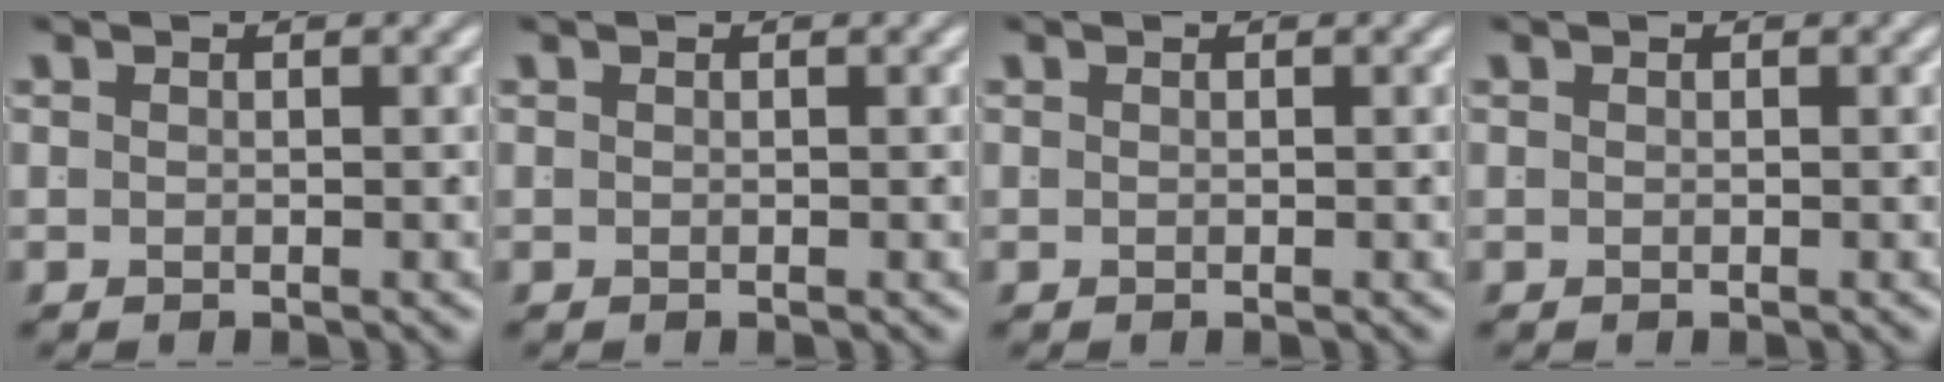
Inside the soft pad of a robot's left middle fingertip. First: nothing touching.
{"total": 0.0}
{"total": 0.0}
{"total": 0.0}